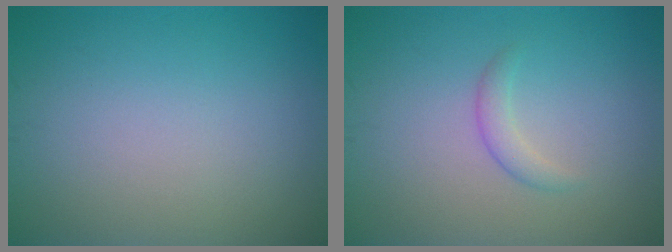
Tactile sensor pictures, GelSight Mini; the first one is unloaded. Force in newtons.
{"total": 1.4, "press": 1.4, "slide": 0.0}